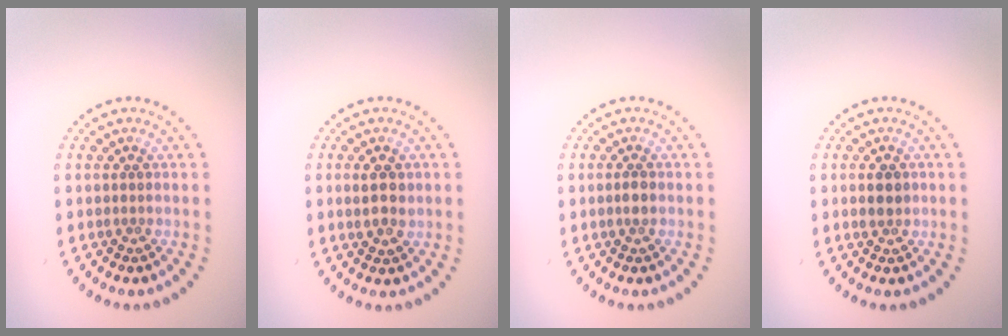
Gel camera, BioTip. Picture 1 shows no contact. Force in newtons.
{"total": 2.4, "press": 2.4, "slide": 0.3}
{"total": 1.1, "press": 1.0, "slide": 0.3}
{"total": 1.6, "press": 1.6, "slide": 0.2}